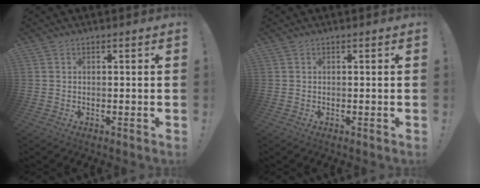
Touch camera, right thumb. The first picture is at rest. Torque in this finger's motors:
{"motor_torque": [0.00, 0.00, 0.00, 0.00, 0.00]}